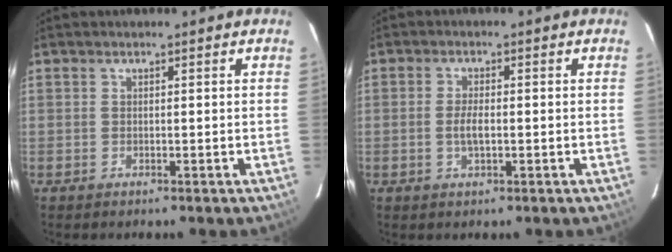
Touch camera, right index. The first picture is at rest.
{"total": 2.9, "force": [-0.5, 1.0, 2.7], "torque": [-0.054, -0.002, -0.009]}